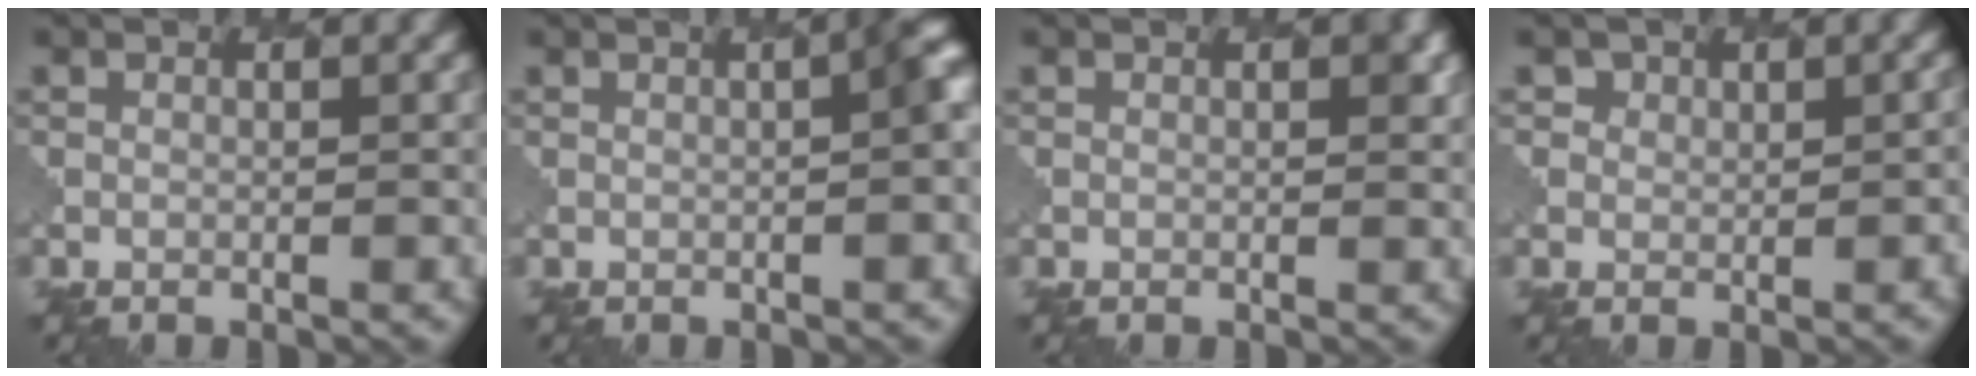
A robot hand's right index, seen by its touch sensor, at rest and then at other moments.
{"total": 3.7, "force": [0.1, 0.8, 3.6], "torque": [-0.036, 0.014, 0.000]}
{"total": 1.3, "force": [0.4, 0.6, 1.1], "torque": [-0.012, -0.001, 0.000]}
{"total": 2.6, "force": [1.2, 2.2, 0.6], "torque": [0.003, 0.003, 0.006]}